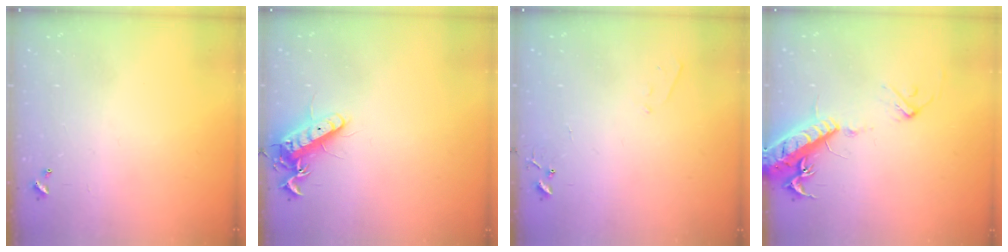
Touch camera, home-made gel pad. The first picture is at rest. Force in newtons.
{"total": 12.7, "press": 12.6, "slide": 1.5}
{"total": 4.2, "press": 4.2, "slide": 0.6}
{"total": 17.9, "press": 17.6, "slide": 3.5}